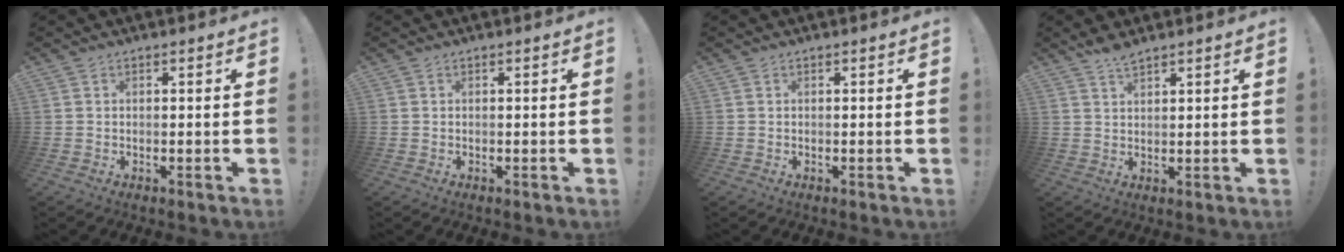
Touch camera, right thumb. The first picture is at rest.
{"total": 0.0}
{"total": 0.0}
{"total": 3.5, "force": [3.0, 0.5, 1.6], "torque": [-0.021, -0.022, 0.052]}